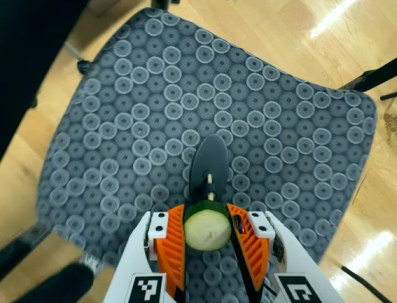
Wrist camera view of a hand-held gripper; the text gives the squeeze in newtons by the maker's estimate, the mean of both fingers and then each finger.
{"total": 11.8, "left": 13.5, "right": 10.2}